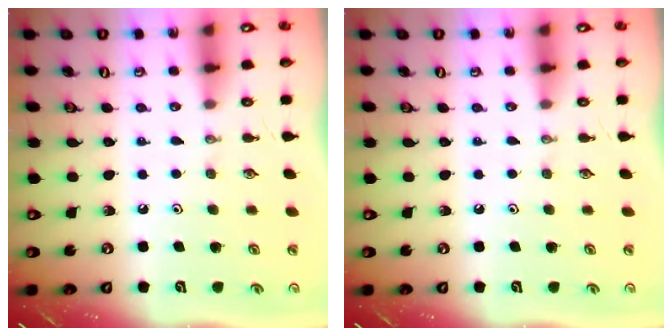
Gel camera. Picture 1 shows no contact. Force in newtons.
{"total": 0.0}